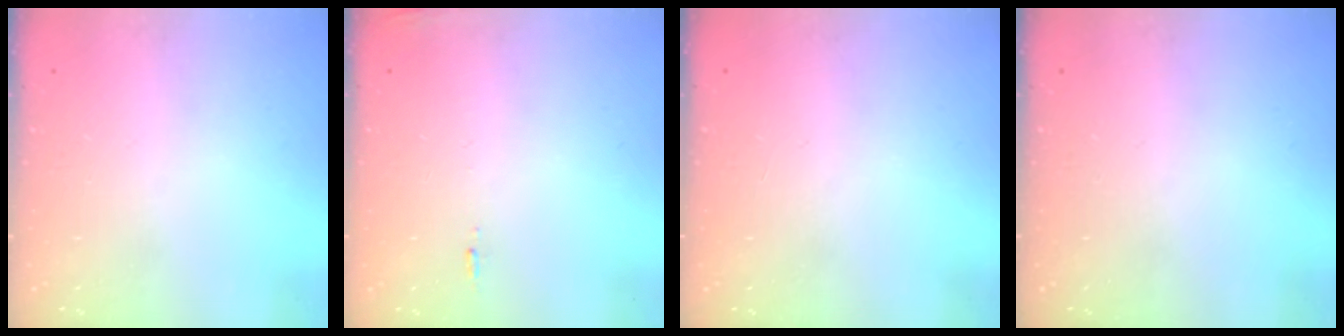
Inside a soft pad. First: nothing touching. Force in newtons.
{"total": 5.6, "press": 5.3, "slide": 1.8}
{"total": 1.0, "press": 0.0, "slide": 1.0}
{"total": 0.0}